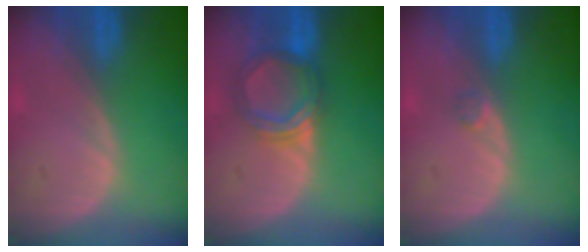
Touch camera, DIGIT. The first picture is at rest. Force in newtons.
{"total": 5.5, "press": 5.3, "slide": 1.8}
{"total": 1.2, "press": 1.0, "slide": 0.7}